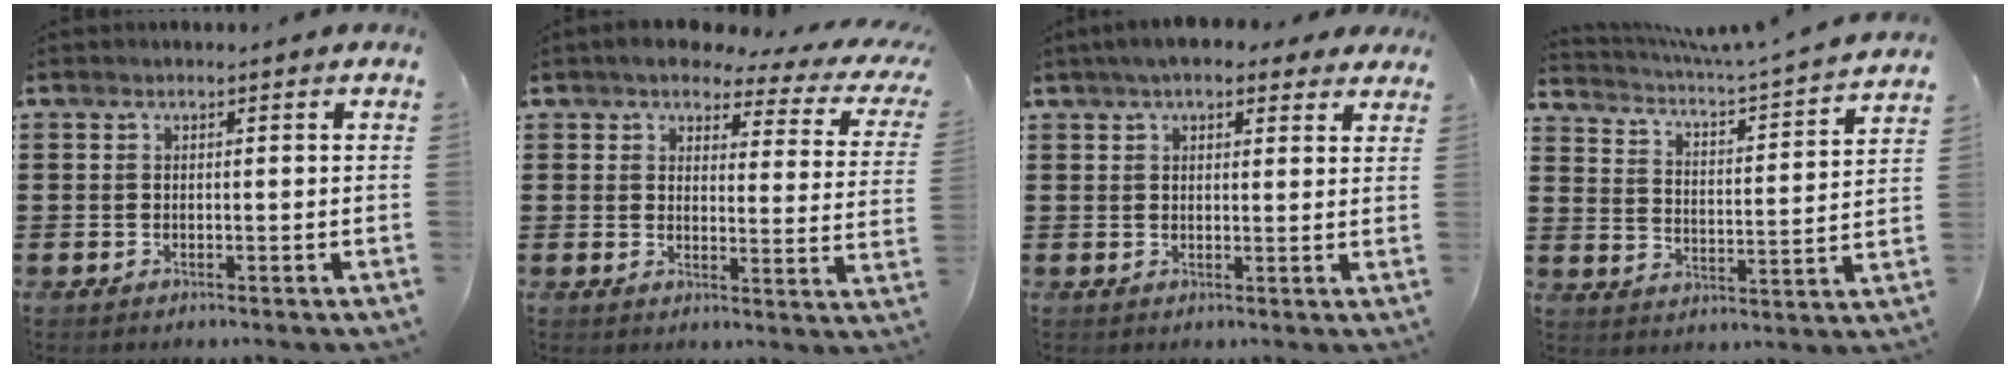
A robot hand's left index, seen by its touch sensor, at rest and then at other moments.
{"total": 4.6, "force": [3.9, 1.2, 2.2], "torque": [-0.055, -0.020, 0.062]}
{"total": 4.7, "force": [3.8, 1.5, 2.3], "torque": [-0.055, 0.004, 0.069]}
{"total": 3.4, "force": [3.0, -0.4, 1.6], "torque": [-0.050, -0.040, 0.040]}